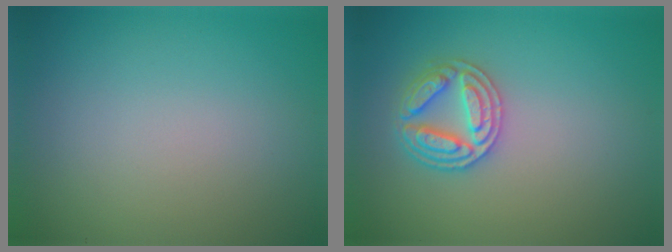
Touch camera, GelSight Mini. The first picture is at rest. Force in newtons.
{"total": 3.4, "press": 3.3, "slide": 0.9}